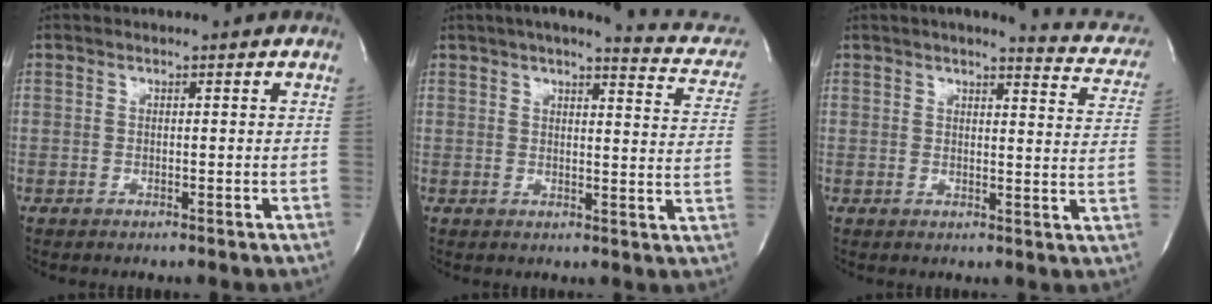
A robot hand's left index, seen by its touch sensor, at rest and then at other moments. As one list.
[{"total": 12.6, "force": [10.4, 2.4, 6.6], "torque": [-0.069, -0.015, 0.099]}, {"total": 9.1, "force": [8.0, 1.7, 4.0], "torque": [-0.034, -0.023, 0.065]}]